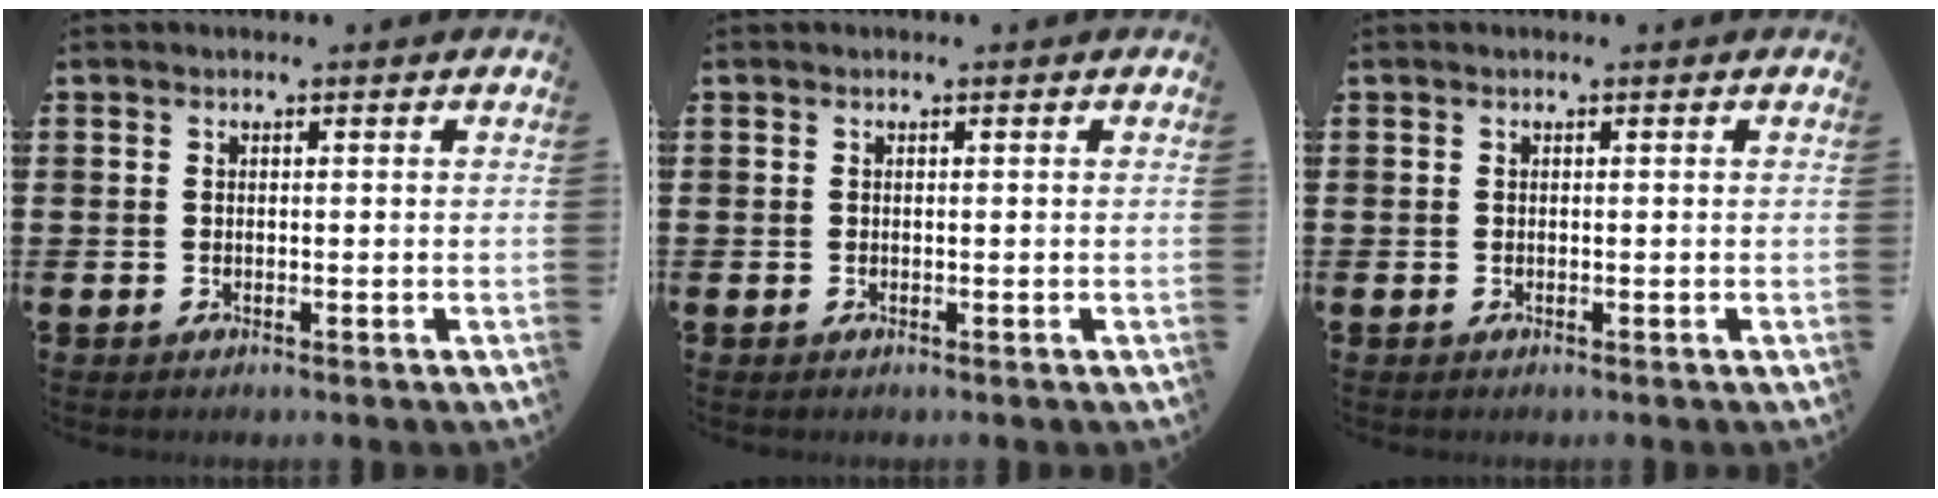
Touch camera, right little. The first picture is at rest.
{"total": 0.0}
{"total": 0.0}